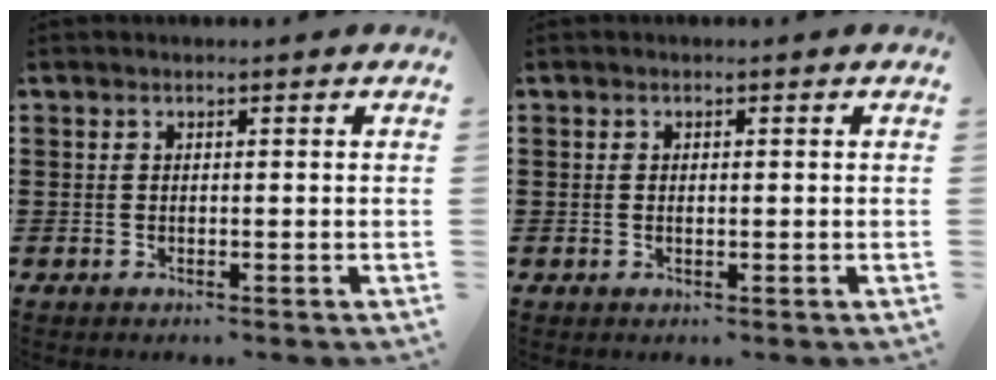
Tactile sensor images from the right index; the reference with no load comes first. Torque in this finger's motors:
{"motor_torque": [-0.07, 2.07, -0.04, -0.01]}